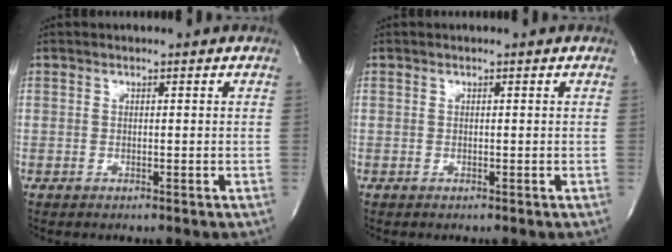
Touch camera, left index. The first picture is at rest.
{"total": 0.0}